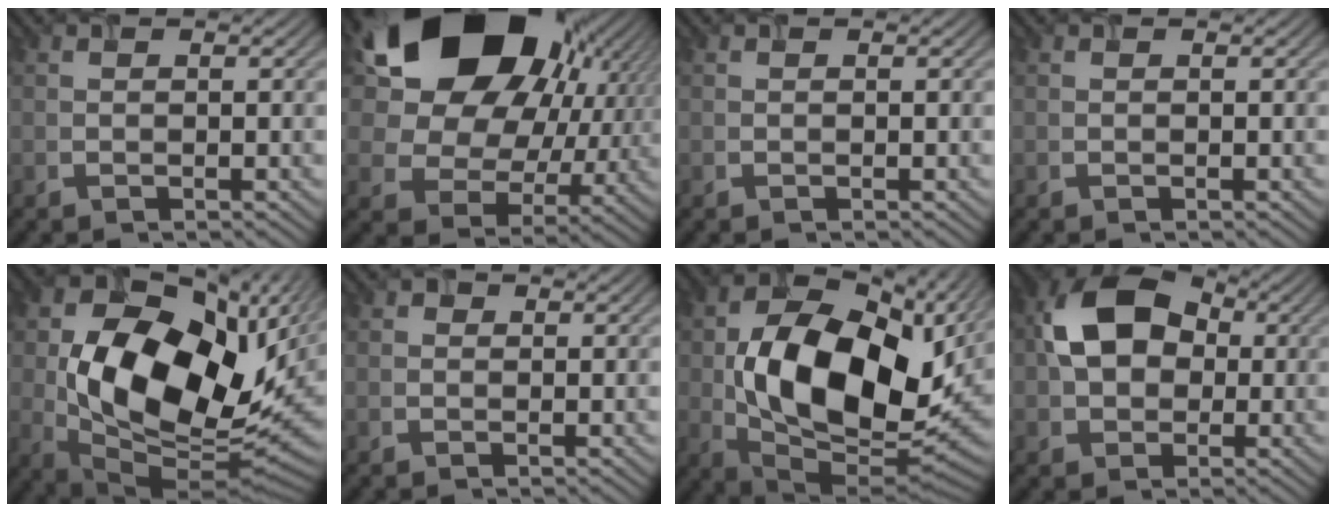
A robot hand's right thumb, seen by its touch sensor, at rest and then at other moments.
{"total": 21.0, "force": [7.9, 15.1, 12.3], "torque": [-0.246, 0.013, 0.160]}
{"total": 0.0}
{"total": 0.0}
{"total": 19.0, "force": [2.1, 12.3, 14.3], "torque": [-0.259, -0.028, 0.052]}
{"total": 0.6, "force": [0.2, 0.5, -0.1], "torque": [0.004, -0.005, 0.000]}
{"total": 17.6, "force": [0.9, 11.1, 13.6], "torque": [-0.242, -0.028, 0.021]}
{"total": 9.9, "force": [1.0, 7.4, 6.6], "torque": [-0.131, 0.017, 0.007]}